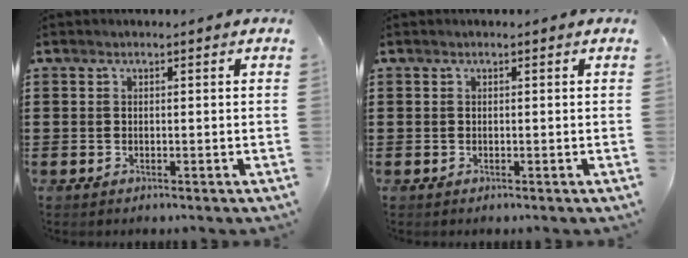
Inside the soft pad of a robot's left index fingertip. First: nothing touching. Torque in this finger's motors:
{"motor_torque": [-0.12, 0.10, 0.00, 0.00]}